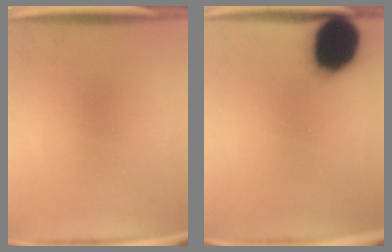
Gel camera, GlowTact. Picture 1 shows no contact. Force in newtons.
{"total": 16.8}